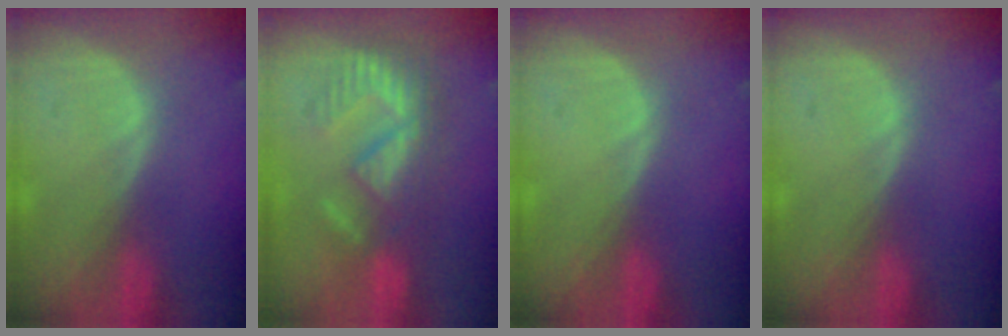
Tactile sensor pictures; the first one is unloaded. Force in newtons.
{"total": 8.9, "press": 7.9, "slide": 4.1}
{"total": 0.0}
{"total": 0.0}